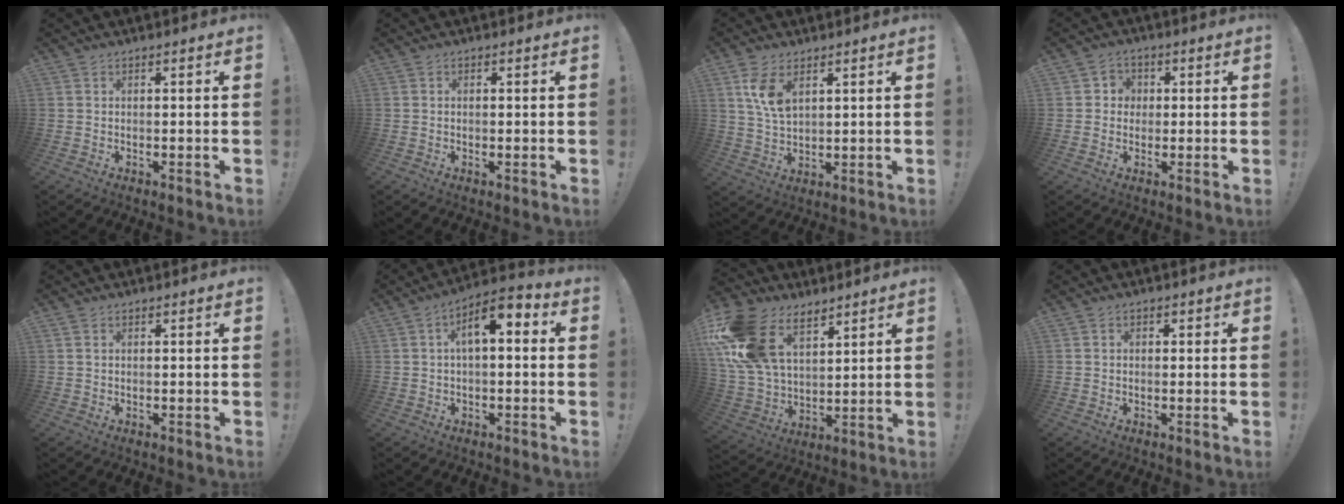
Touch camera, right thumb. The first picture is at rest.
{"total": 0.5, "force": [0.0, 0.0, 0.5], "torque": [-0.005, -0.001, 0.000]}
{"total": 8.2, "force": [4.1, 4.3, 5.7], "torque": [-0.102, -0.018, 0.074]}
{"total": 4.1, "force": [0.0, 4.0, 0.8], "torque": [-0.011, 0.006, -0.001]}
{"total": 1.0, "force": [0.5, 0.6, 0.6], "torque": [-0.012, 0.002, 0.009]}
{"total": 8.7, "force": [2.6, 3.6, 7.5], "torque": [-0.116, -0.011, 0.045]}
{"total": 21.3, "force": [11.1, 13.6, 12.1], "torque": [-0.245, -0.049, 0.214]}
{"total": 1.3, "force": [0.0, 1.0, 0.7], "torque": [-0.006, 0.001, -0.003]}